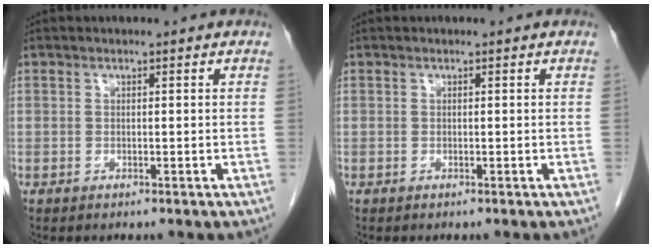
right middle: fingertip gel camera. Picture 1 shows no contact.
{"total": 0.0}